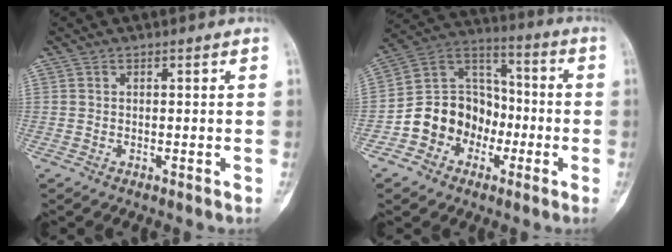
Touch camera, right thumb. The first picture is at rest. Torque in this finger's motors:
{"motor_torque": [0.36, 0.34, 0.78, -0.46, 0.17]}